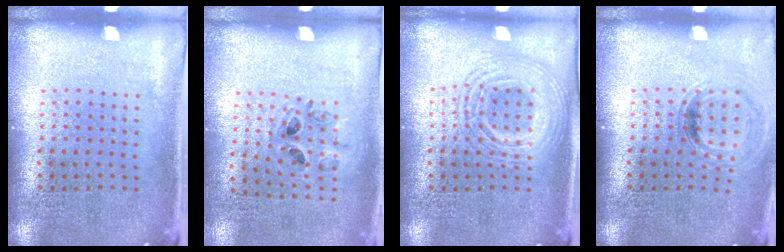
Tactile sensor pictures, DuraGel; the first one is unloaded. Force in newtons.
{"total": 0.9, "press": 0.7, "slide": 0.4}
{"total": 2.7, "press": 2.7, "slide": 0.4}
{"total": 0.8, "press": 0.8, "slide": 0.2}